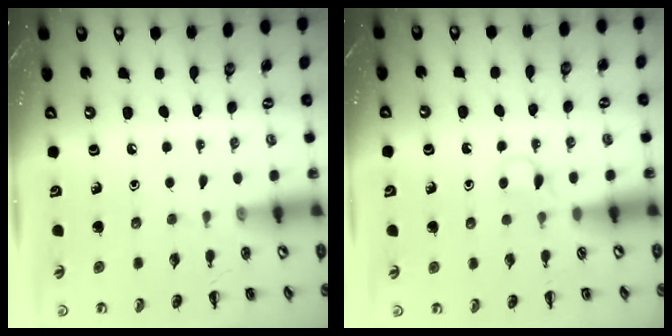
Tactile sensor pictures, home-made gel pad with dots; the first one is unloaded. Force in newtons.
{"total": 2.8, "press": 2.7, "slide": 0.8}